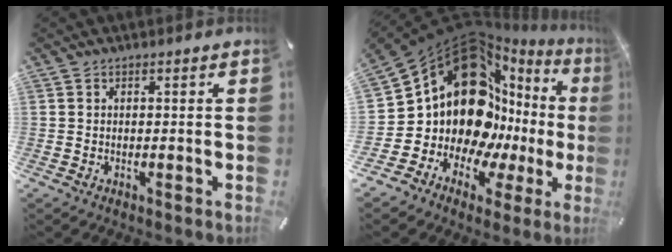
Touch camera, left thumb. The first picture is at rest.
{"total": 21.8, "force": [5.6, 15.6, 14.1], "torque": [-0.229, -0.100, 0.122]}